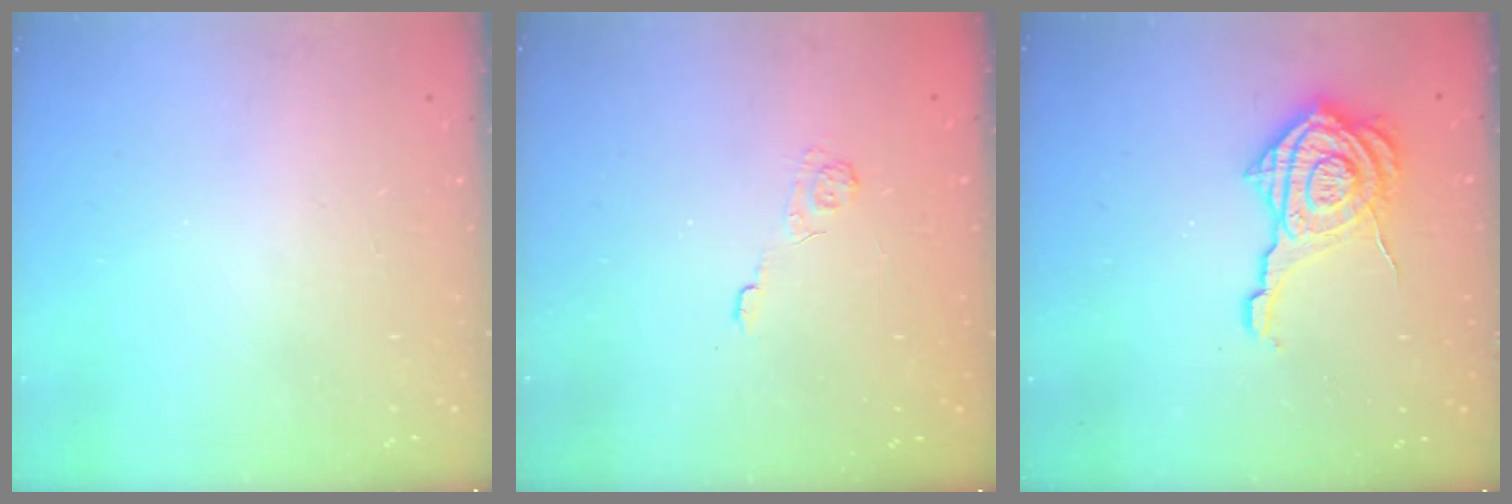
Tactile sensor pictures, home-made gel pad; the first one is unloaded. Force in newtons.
{"total": 2.7, "press": 2.2, "slide": 1.5}
{"total": 13.6, "press": 13.5, "slide": 1.5}